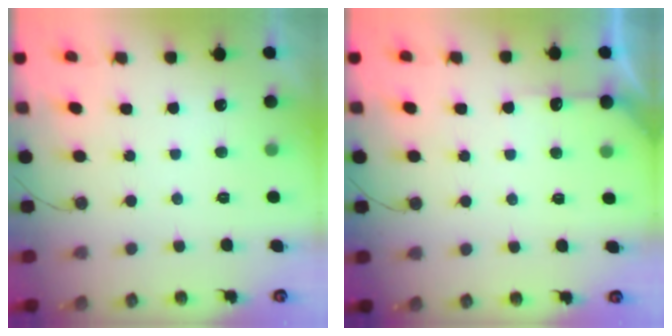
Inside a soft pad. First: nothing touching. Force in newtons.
{"total": 4.2, "press": 4.2, "slide": 0.5}